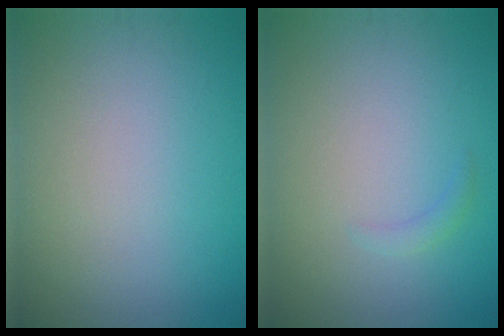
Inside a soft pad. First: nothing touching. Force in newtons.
{"total": 0.9, "press": 0.9, "slide": 0.1}